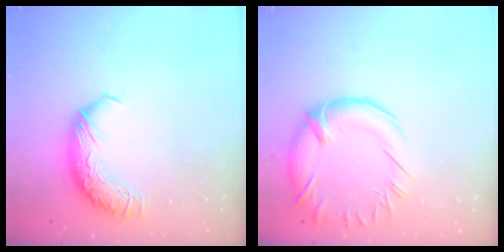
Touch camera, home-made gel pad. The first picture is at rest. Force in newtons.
{"total": 5.2, "press": 4.2, "slide": 3.0}